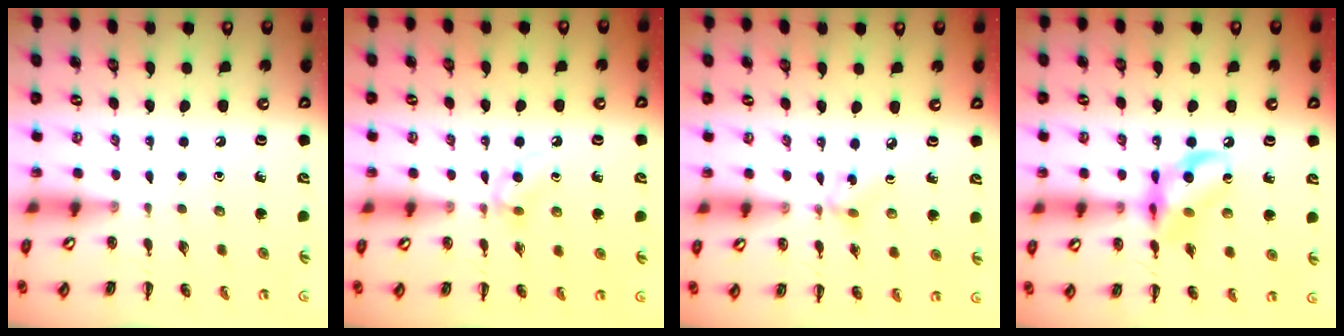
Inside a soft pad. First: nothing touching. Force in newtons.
{"total": 5.4, "press": 5.1, "slide": 1.7}
{"total": 5.2, "press": 5.0, "slide": 1.3}
{"total": 12.0, "press": 11.9, "slide": 1.7}